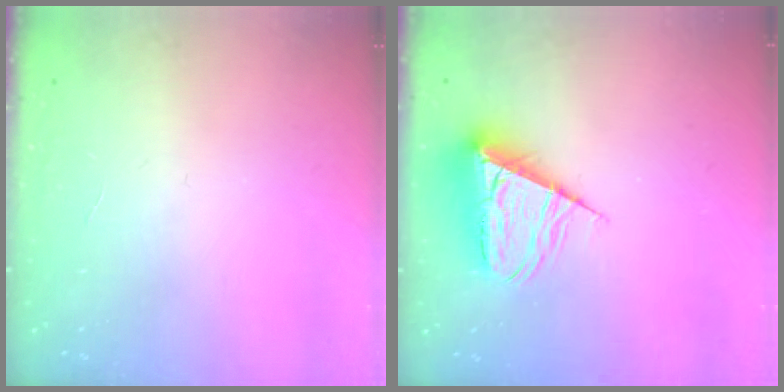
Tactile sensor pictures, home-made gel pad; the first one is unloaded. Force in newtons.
{"total": 11.8, "press": 11.8, "slide": 0.5}